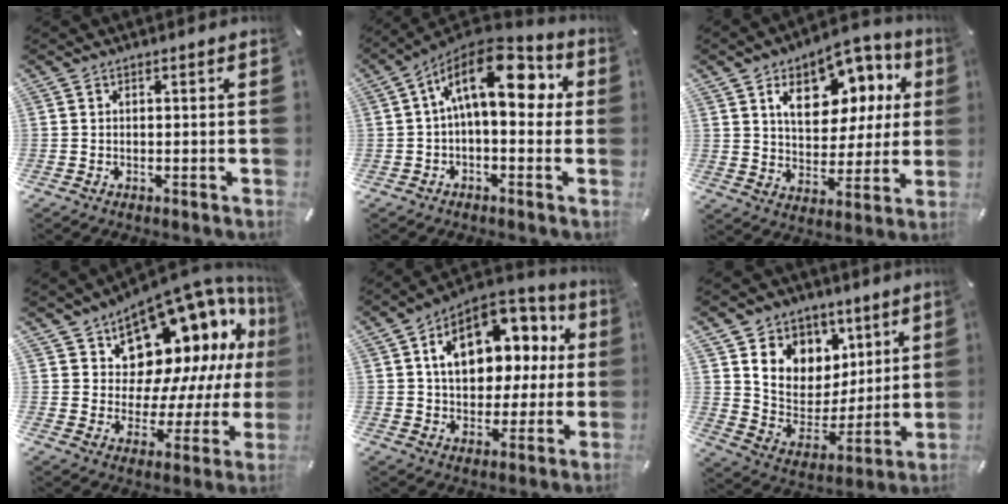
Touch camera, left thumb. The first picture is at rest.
{"total": 17.4, "force": [4.8, 8.8, 14.2], "torque": [-0.250, -0.018, 0.071]}
{"total": 14.4, "force": [7.0, 9.5, 8.2], "torque": [-0.126, -0.030, 0.123]}
{"total": 17.2, "force": [11.2, 10.5, 7.6], "torque": [-0.092, -0.119, 0.203]}
{"total": 16.5, "force": [5.2, 11.3, 10.8], "torque": [-0.163, -0.017, 0.096]}
{"total": 9.7, "force": [4.1, 8.8, 0.4], "torque": [-0.014, -0.047, 0.086]}